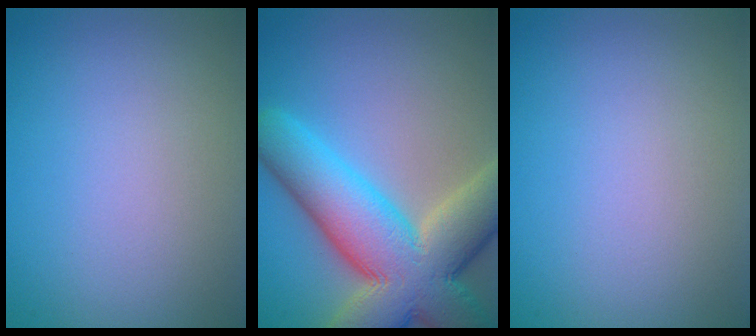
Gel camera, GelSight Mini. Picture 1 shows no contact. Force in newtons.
{"total": 12.8, "press": 12.8, "slide": 0.8}
{"total": 0.0}